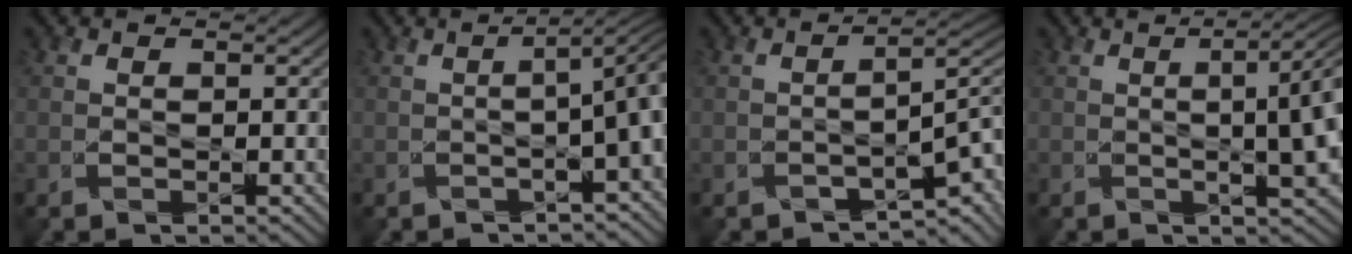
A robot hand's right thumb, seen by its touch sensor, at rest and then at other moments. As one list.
[{"total": 6.7, "force": [-0.8, 1.6, 6.4], "torque": [-0.077, 0.006, -0.015]}, {"total": 5.2, "force": [-2.5, 1.6, 4.3], "torque": [-0.059, -0.007, -0.042]}, {"total": 8.0, "force": [0.2, 2.1, 7.8], "torque": [-0.082, 0.014, -0.008]}]